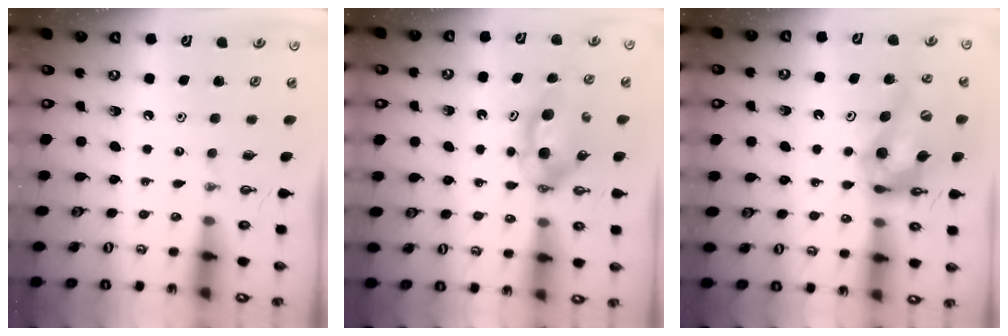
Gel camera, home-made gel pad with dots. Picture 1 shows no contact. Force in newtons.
{"total": 5.7, "press": 5.5, "slide": 1.8}
{"total": 14.2, "press": 14.2, "slide": 1.5}